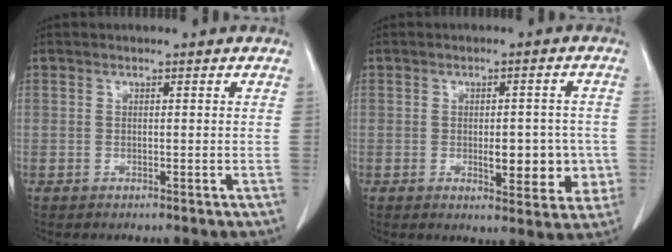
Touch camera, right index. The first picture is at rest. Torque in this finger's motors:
{"motor_torque": [0.42, -0.10, 0.17, 0.04]}